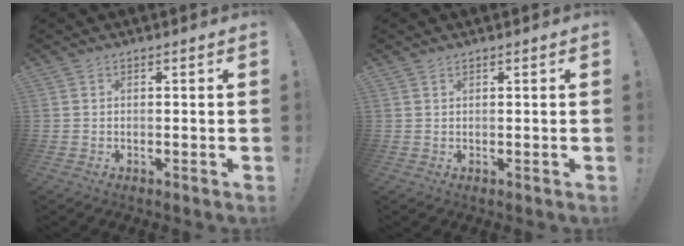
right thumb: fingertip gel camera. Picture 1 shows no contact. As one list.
[{"total": 0.6, "force": [0.5, 0.1, 0.3], "torque": [-0.002, -0.001, 0.009]}]